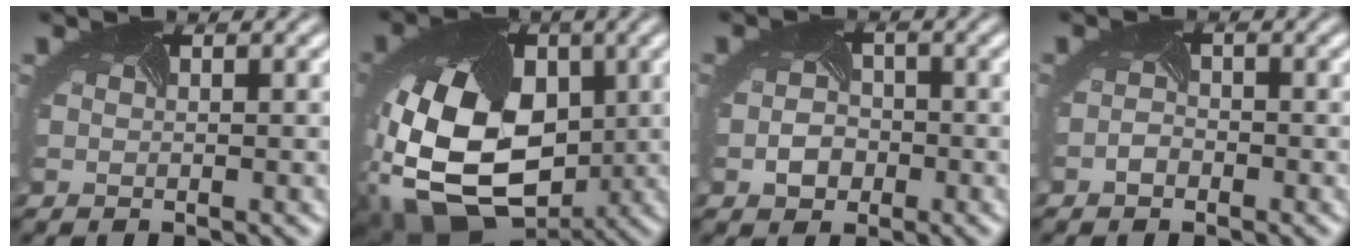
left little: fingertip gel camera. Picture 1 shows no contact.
{"total": 15.4, "force": [-2.6, 10.2, 11.3], "torque": [-0.225, -0.035, -0.030]}
{"total": 2.1, "force": [-0.9, 1.7, 0.9], "torque": [-0.018, -0.001, -0.020]}
{"total": 1.0, "force": [-0.9, 0.3, 0.2], "torque": [-0.012, -0.001, -0.018]}